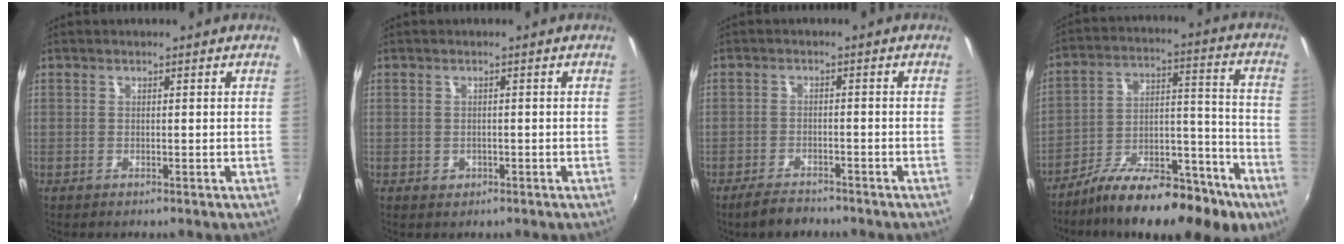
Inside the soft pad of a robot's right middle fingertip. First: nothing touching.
{"total": 1.5, "force": [-0.4, 1.3, 0.4], "torque": [-0.007, -0.003, -0.004]}
{"total": 4.5, "force": [-3.8, 1.6, 1.7], "torque": [-0.051, -0.004, -0.065]}
{"total": 21.9, "force": [-14.3, 6.9, 15.0], "torque": [-0.233, -0.020, -0.222]}